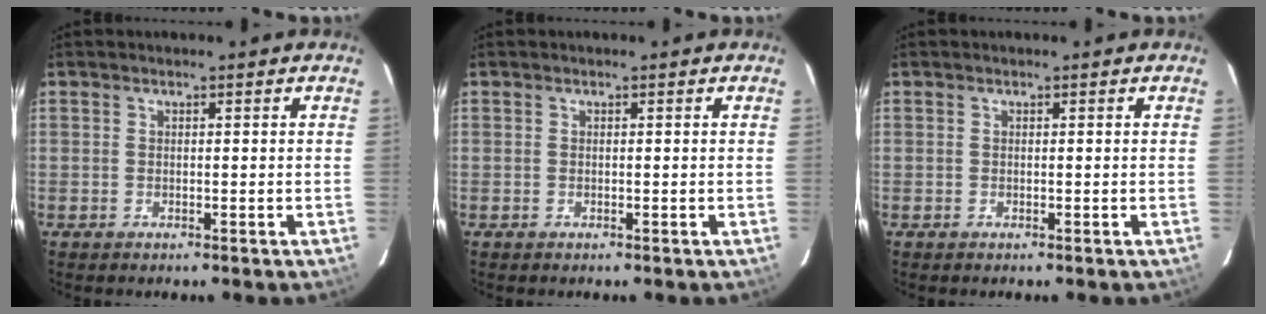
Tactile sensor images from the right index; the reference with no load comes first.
{"total": 0.0}
{"total": 0.0}